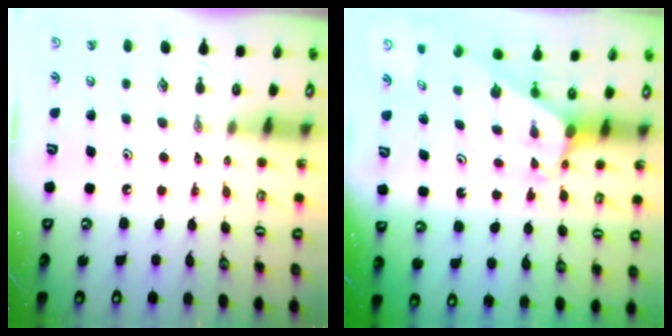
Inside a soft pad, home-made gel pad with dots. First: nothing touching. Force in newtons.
{"total": 1.8, "press": 1.8, "slide": 0.1}